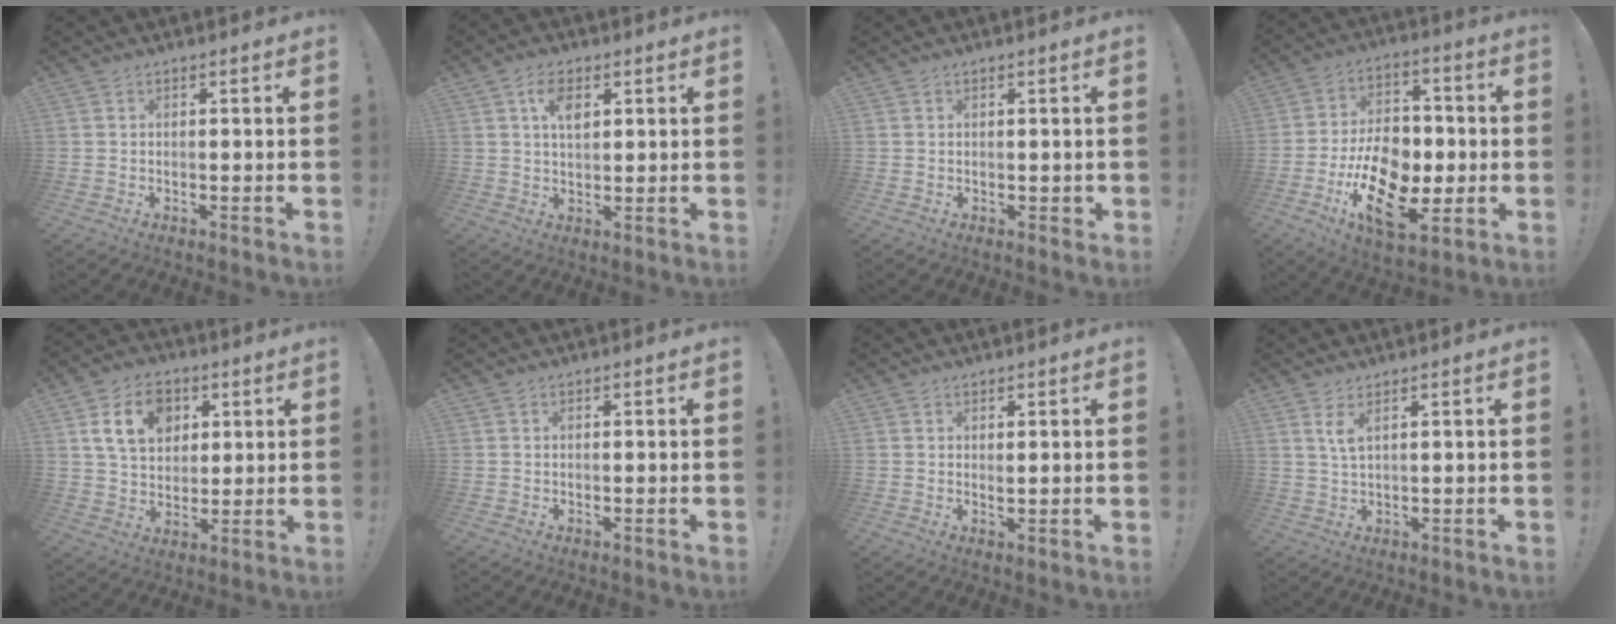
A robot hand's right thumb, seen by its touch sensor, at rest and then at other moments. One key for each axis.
{"total": 6.5, "fx": 2.7, "fy": 3.6, "fz": 4.7, "tx": -0.073, "ty": -0.005, "tz": 0.047}
{"total": 1.3, "fx": 0.3, "fy": 1.0, "fz": 0.7, "tx": -0.006, "ty": 0.002, "tz": 0.003}
{"total": 21.5, "fx": -6.2, "fy": 13.2, "fz": 15.8, "tx": -0.275, "ty": 0.032, "tz": -0.095}
{"total": 14.5, "fx": 5.4, "fy": 10.8, "fz": 7.9, "tx": -0.115, "ty": -0.008, "tz": 0.105}
{"total": 0.0}
{"total": 1.1, "fx": 0.8, "fy": 0.4, "fz": 0.6, "tx": -0.005, "ty": -0.009, "tz": 0.014}
{"total": 3.2, "fx": 1.8, "fy": 0.6, "fz": 2.5, "tx": -0.038, "ty": -0.012, "tz": 0.028}